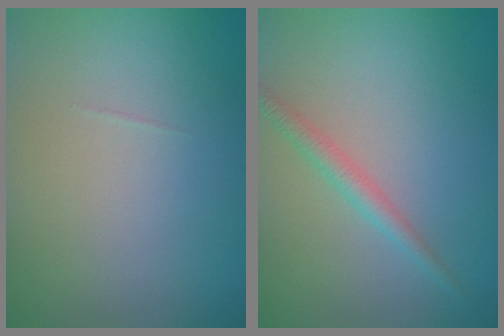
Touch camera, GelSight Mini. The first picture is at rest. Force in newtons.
{"total": 2.0, "press": 2.0, "slide": 0.0}